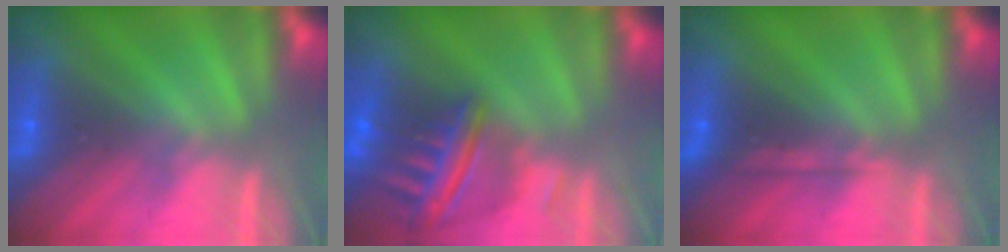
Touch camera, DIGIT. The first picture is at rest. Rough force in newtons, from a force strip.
{"total": 7.1}
{"total": 2.2}